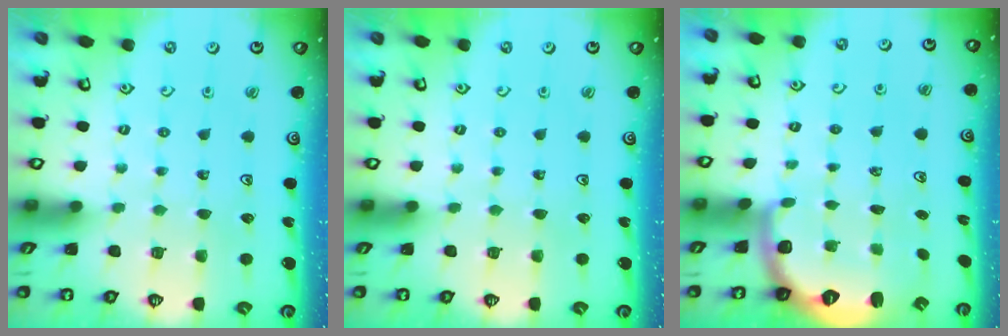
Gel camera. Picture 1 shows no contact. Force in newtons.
{"total": 0.0}
{"total": 2.6, "press": 1.6, "slide": 2.1}